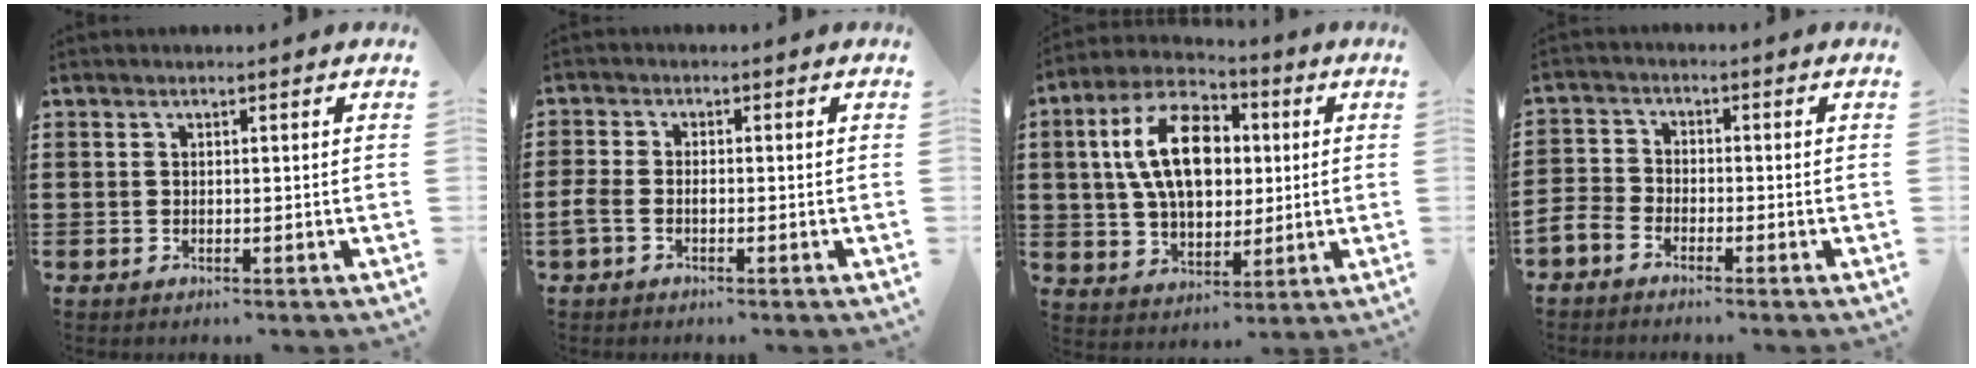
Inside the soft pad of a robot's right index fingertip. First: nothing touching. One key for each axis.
{"total": 1.6, "fx": -0.9, "fy": 0.7, "fz": 1.1, "tx": -0.029, "ty": -0.001, "tz": -0.020}
{"total": 13.6, "fx": 2.3, "fy": 8.2, "fz": 10.5, "tx": -0.219, "ty": 0.014, "tz": 0.036}
{"total": 2.6, "fx": -2.4, "fy": 1.1, "fz": 0.6, "tx": -0.028, "ty": 0.001, "tz": -0.053}